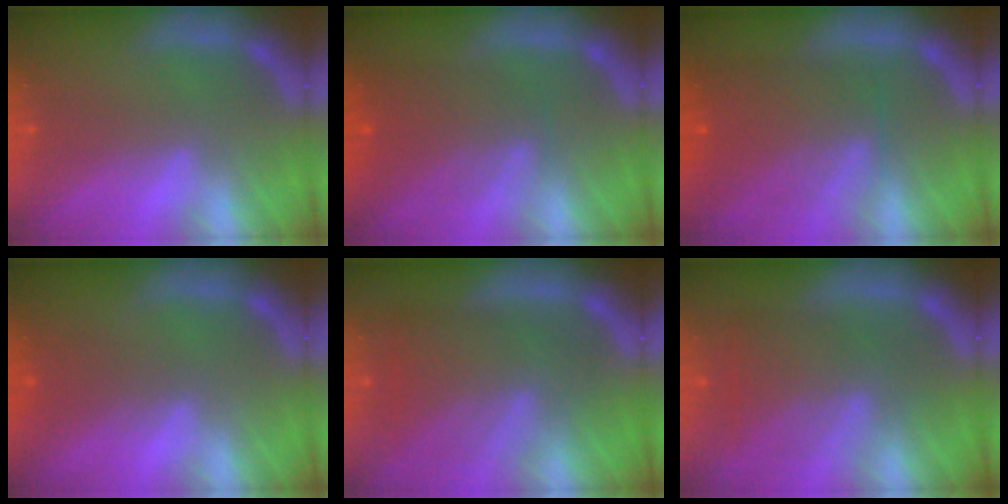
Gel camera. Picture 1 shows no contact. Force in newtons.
{"total": 5.5}
{"total": 7.5}
{"total": 2.0}
{"total": 8.1}
{"total": 6.5}